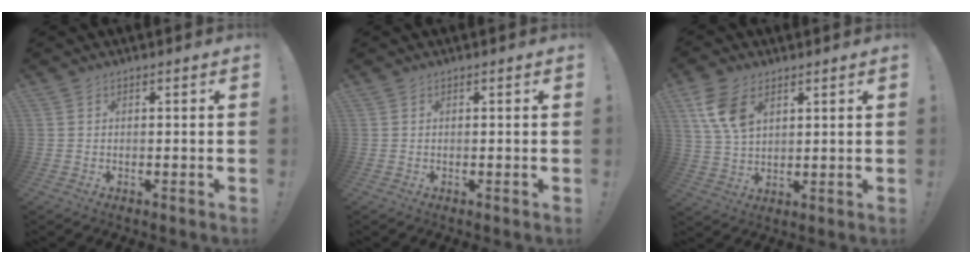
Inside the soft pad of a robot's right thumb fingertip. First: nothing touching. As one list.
[{"total": 0.0}, {"total": 10.3, "force": [4.8, 6.3, 6.6], "torque": [-0.131, -0.009, 0.092]}]